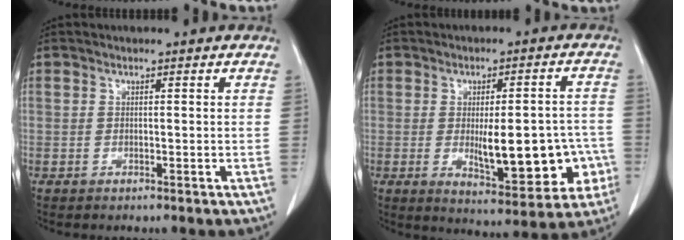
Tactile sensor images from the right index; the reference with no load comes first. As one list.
[{"total": 13.5, "force": [-2.6, 4.6, 12.4], "torque": [-0.158, 0.008, -0.018]}]